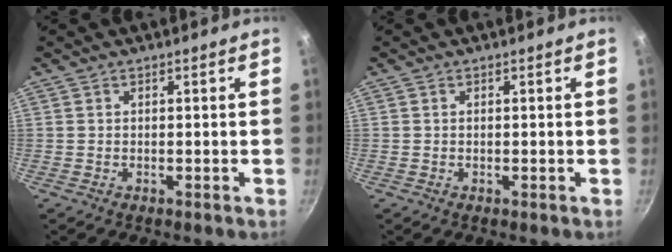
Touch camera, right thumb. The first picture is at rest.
{"total": 0.0}